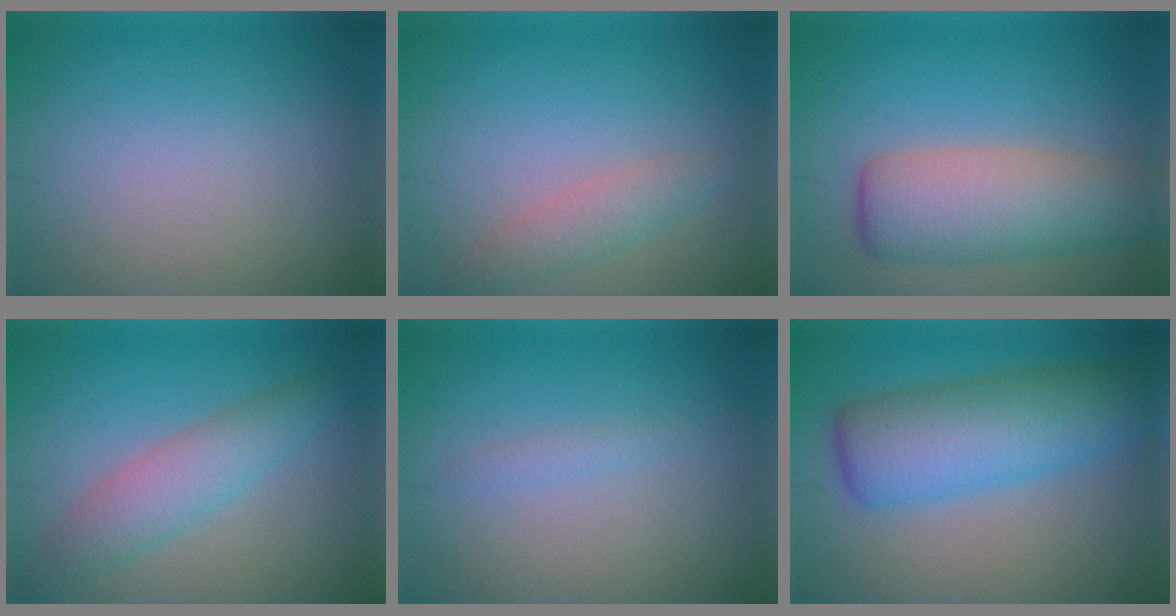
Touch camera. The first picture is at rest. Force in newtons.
{"total": 2.0, "press": 2.0, "slide": 0.1}
{"total": 6.8, "press": 6.8, "slide": 0.3}
{"total": 3.7, "press": 3.7, "slide": 0.1}
{"total": 0.9, "press": 0.9, "slide": 0.0}
{"total": 8.2, "press": 8.2, "slide": 0.2}